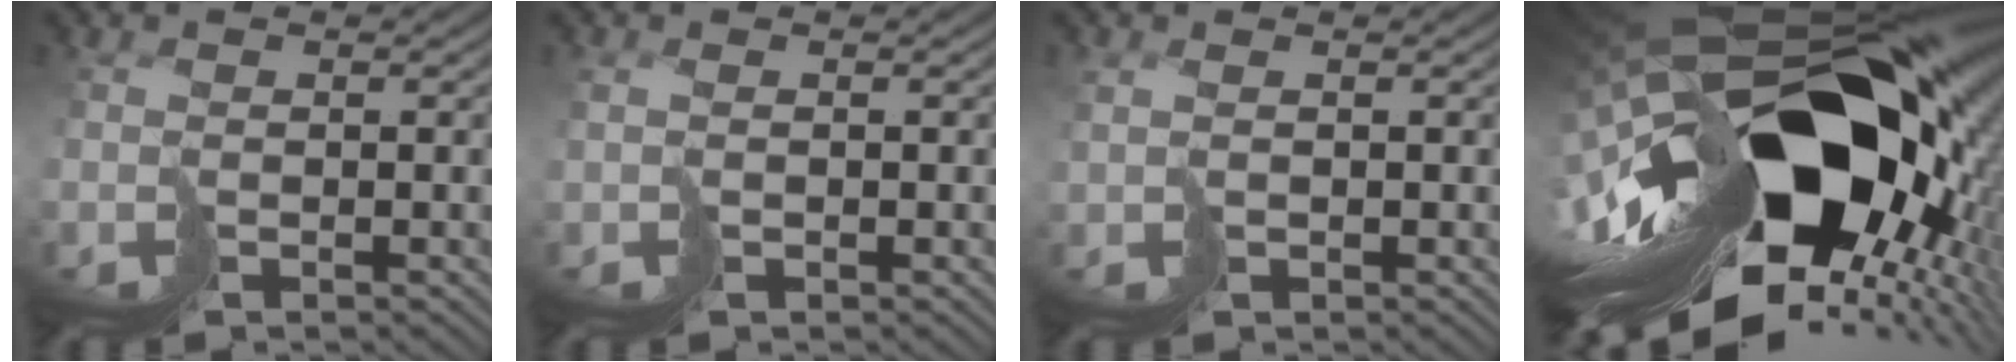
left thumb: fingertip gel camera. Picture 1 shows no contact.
{"total": 1.1, "force": [0.4, 0.7, 0.8], "torque": [-0.023, 0.000, 0.011]}
{"total": 1.4, "force": [0.8, 0.8, 0.9], "torque": [-0.028, -0.002, 0.020]}
{"total": 19.8, "force": [-4.6, 10.6, 16.1], "torque": [-0.316, -0.047, -0.050]}